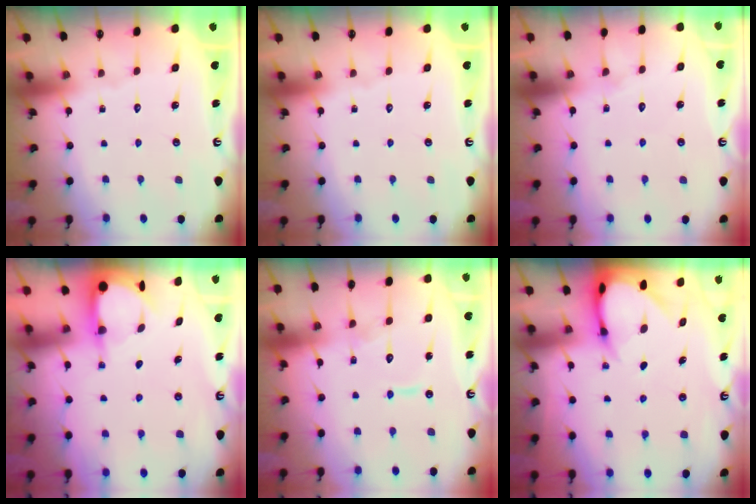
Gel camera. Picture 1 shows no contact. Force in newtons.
{"total": 0.0}
{"total": 4.9, "press": 4.8, "slide": 0.6}
{"total": 3.9, "press": 3.9, "slide": 0.3}
{"total": 9.6, "press": 9.6, "slide": 0.9}
{"total": 4.7, "press": 4.7, "slide": 0.4}